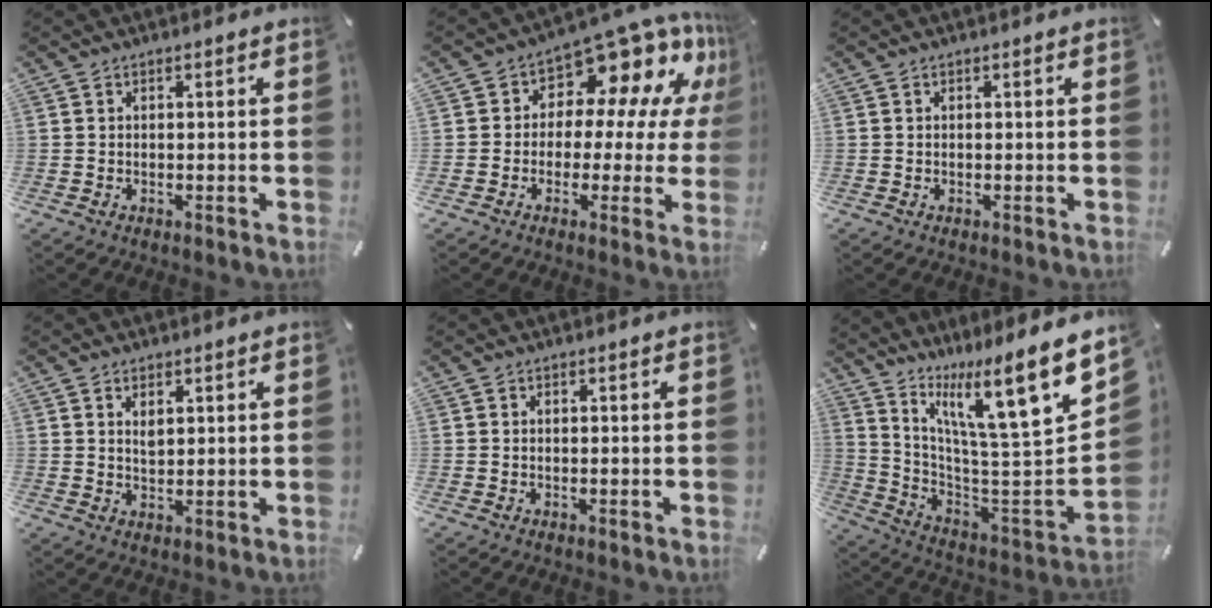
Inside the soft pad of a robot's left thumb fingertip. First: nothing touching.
{"total": 11.8, "force": [7.9, 6.8, 5.5], "torque": [-0.086, -0.073, 0.140]}
{"total": 0.0}
{"total": 2.5, "force": [1.4, 1.3, 1.6], "torque": [-0.027, -0.003, 0.024]}
{"total": 0.0}
{"total": 15.0, "force": [10.7, 1.4, 10.4], "torque": [-0.144, -0.122, 0.149]}